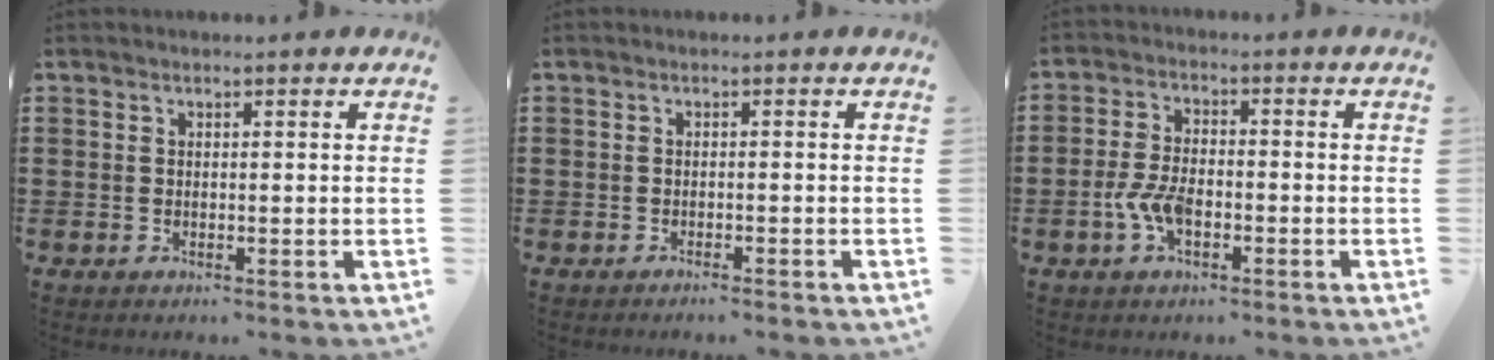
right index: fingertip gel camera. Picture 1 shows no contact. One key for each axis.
{"total": 0.9, "fx": -0.8, "fy": -0.1, "fz": 0.2, "tx": -0.006, "ty": -0.001, "tz": -0.017}
{"total": 5.1, "fx": -1.8, "fy": 2.4, "fz": 4.1, "tx": -0.099, "ty": -0.006, "tz": -0.036}